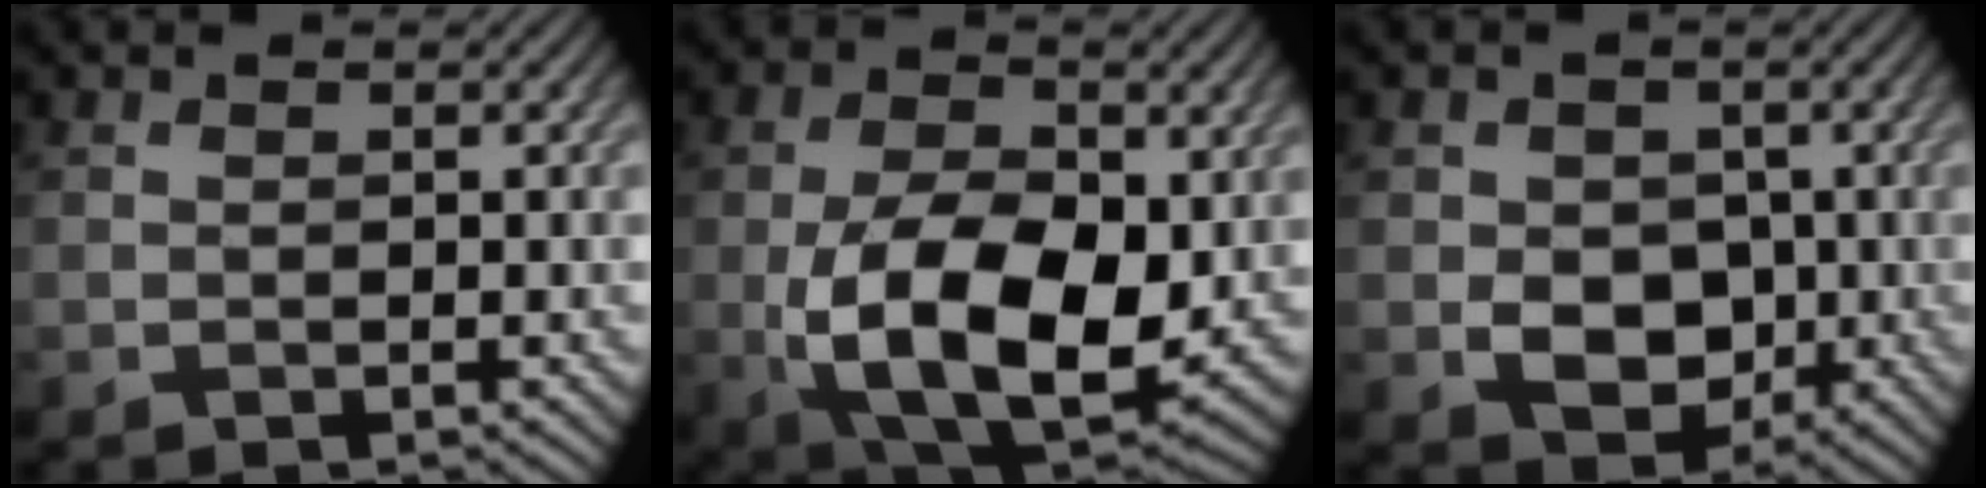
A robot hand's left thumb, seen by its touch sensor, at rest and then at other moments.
{"total": 13.7, "force": [-1.7, 7.9, 11.0], "torque": [-0.202, -0.021, -0.025]}
{"total": 5.9, "force": [-0.6, 4.8, 3.3], "torque": [-0.062, -0.005, -0.021]}